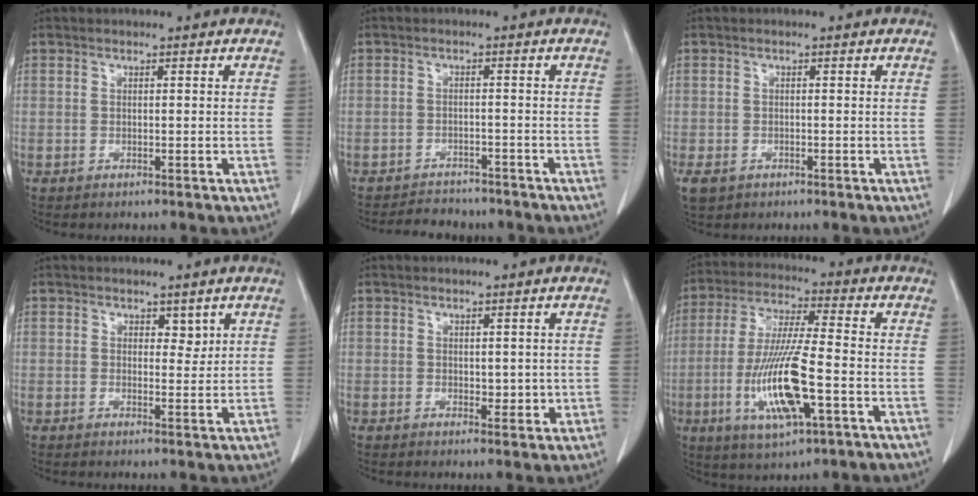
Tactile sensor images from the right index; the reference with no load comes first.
{"total": 6.1, "force": [-5.5, 2.6, 0.9], "torque": [-0.011, -0.002, -0.073]}
{"total": 3.0, "force": [-1.6, 2.3, 1.1], "torque": [-0.022, -0.002, -0.022]}
{"total": 2.1, "force": [1.2, 1.3, 1.0], "torque": [-0.007, -0.006, 0.020]}
{"total": 2.2, "force": [0.3, 1.4, 1.6], "torque": [-0.015, -0.005, 0.010]}
{"total": 14.2, "force": [-4.0, 1.9, 13.4], "torque": [-0.273, -0.016, -0.071]}